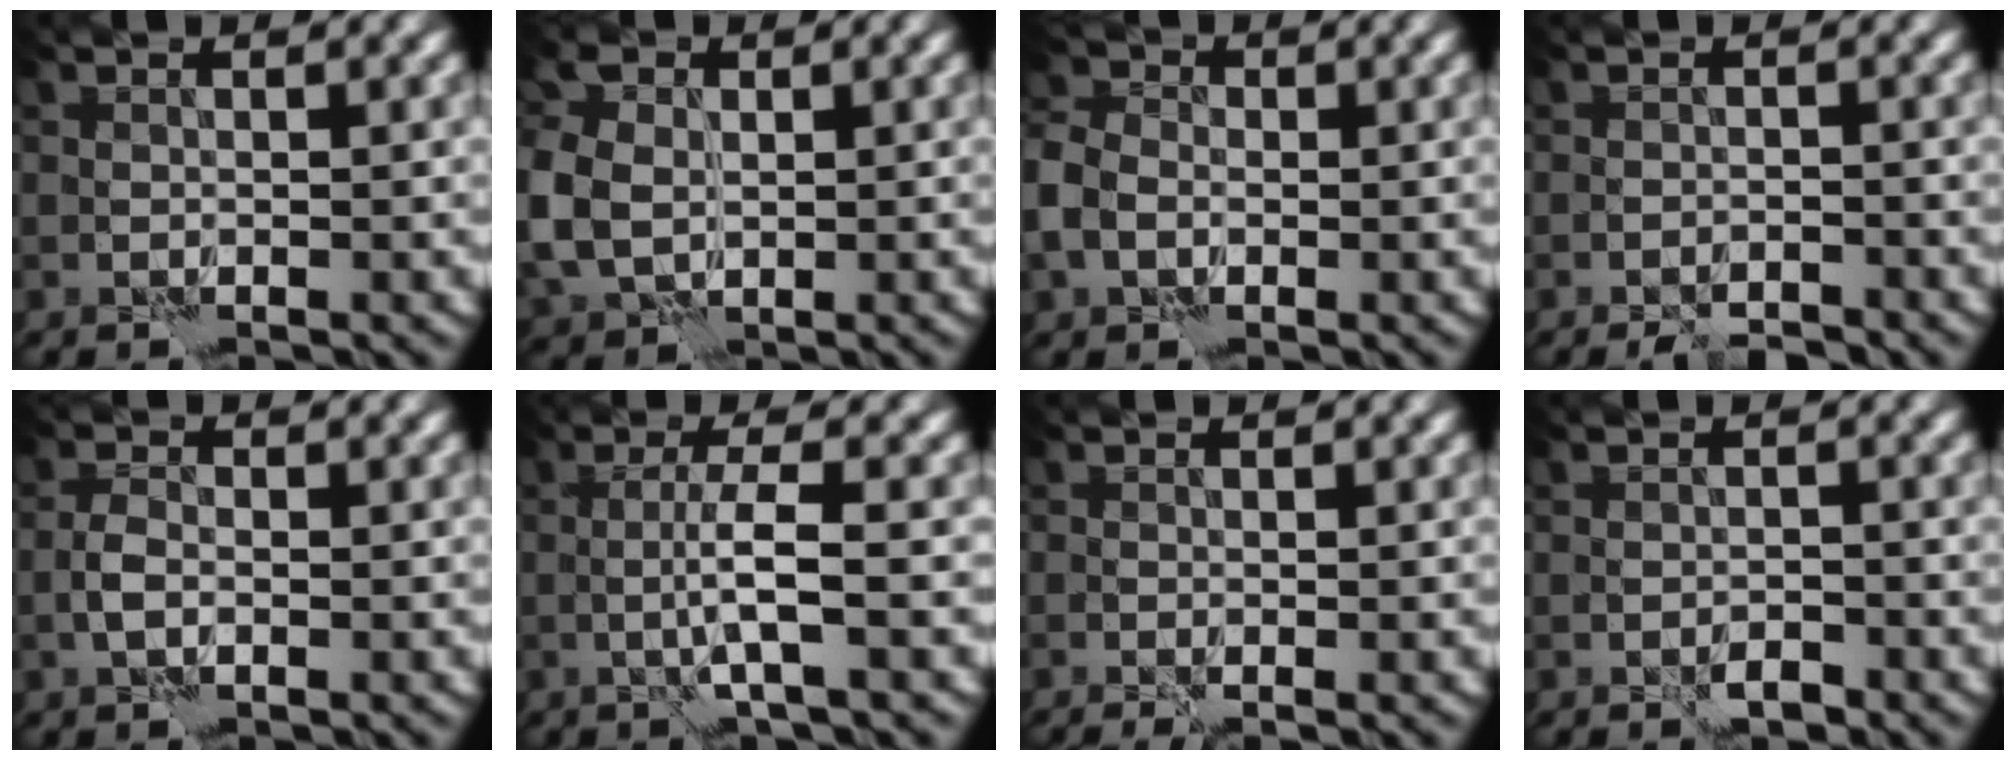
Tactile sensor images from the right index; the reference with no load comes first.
{"total": 6.5, "force": [0.1, 4.9, 4.3], "torque": [-0.123, 0.000, -0.002]}
{"total": 4.5, "force": [-1.1, 3.5, 2.7], "torque": [-0.077, -0.005, -0.025]}
{"total": 2.6, "force": [-2.4, 0.4, 0.8], "torque": [-0.011, -0.002, -0.039]}
{"total": 1.5, "force": [-0.5, 0.6, 1.2], "torque": [-0.023, 0.003, -0.014]}
{"total": 2.9, "force": [-0.2, -0.1, 2.9], "torque": [-0.050, 0.002, -0.010]}
{"total": 1.3, "force": [-0.9, 0.0, 1.0], "torque": [-0.023, -0.006, -0.015]}
{"total": 1.2, "force": [-0.9, 0.4, 0.5], "torque": [-0.002, 0.003, -0.016]}